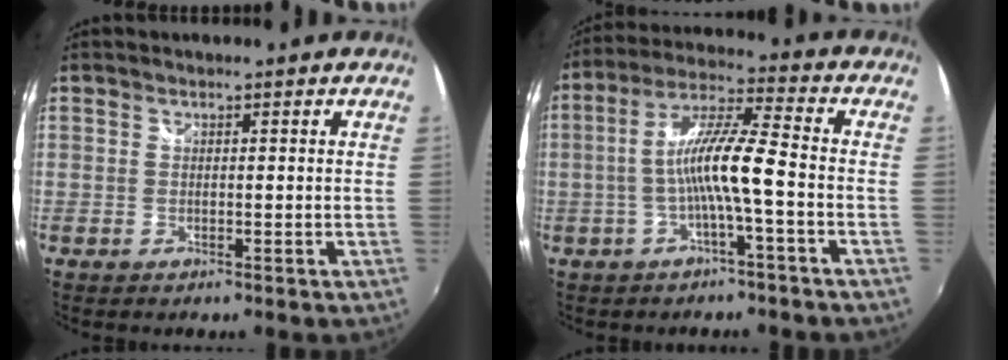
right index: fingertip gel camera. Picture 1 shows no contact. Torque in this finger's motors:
{"motor_torque": [1.62, -0.29, 0.89, 0.21]}